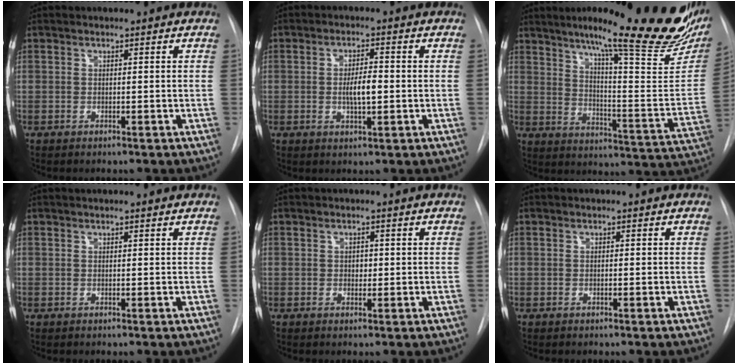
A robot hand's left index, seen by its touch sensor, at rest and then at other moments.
{"total": 4.4, "force": [-0.4, 1.2, 4.2], "torque": [-0.073, -0.004, -0.007]}
{"total": 28.0, "force": [20.1, 3.7, 19.1], "torque": [-0.229, -0.037, 0.262]}
{"total": 1.8, "force": [1.6, 0.0, 0.7], "torque": [-0.011, 0.010, 0.017]}
{"total": 1.2, "force": [0.0, 0.9, 0.7], "torque": [-0.009, -0.002, 0.000]}
{"total": 0.0}